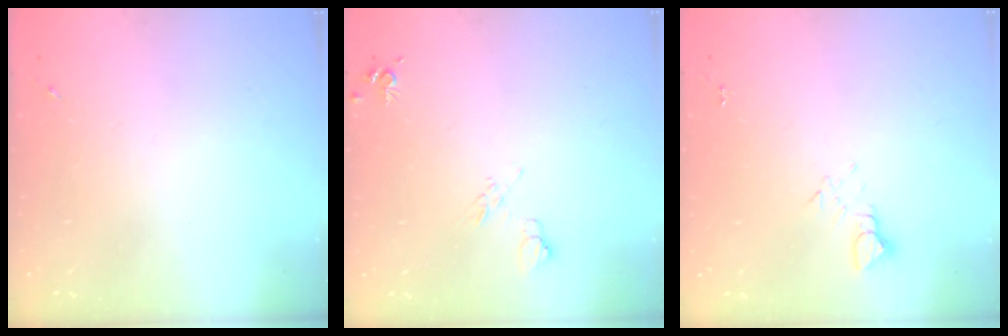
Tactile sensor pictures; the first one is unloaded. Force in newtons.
{"total": 6.4, "press": 6.3, "slide": 1.1}
{"total": 2.7, "press": 2.7, "slide": 0.2}